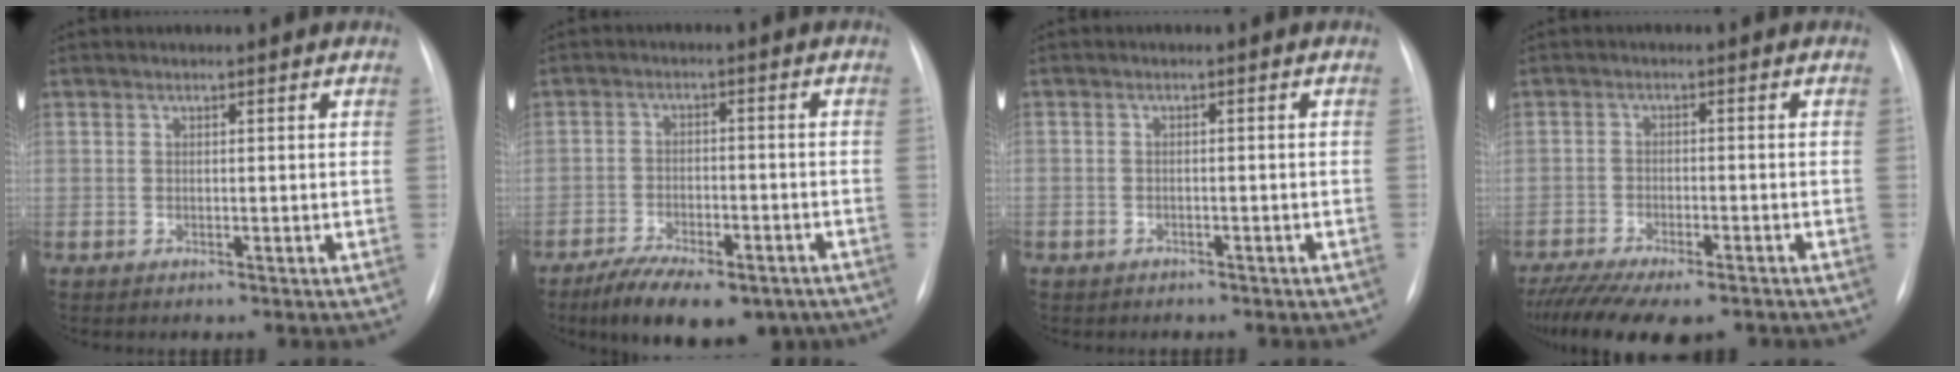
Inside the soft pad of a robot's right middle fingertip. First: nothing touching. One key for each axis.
{"total": 14.1, "fx": -10.3, "fy": 5.8, "fz": 7.7, "tx": -0.117, "ty": 0.006, "tz": -0.155}
{"total": 2.7, "fx": -2.3, "fy": 1.4, "fz": 0.6, "tx": -0.016, "ty": 0.005, "tz": -0.020}
{"total": 14.1, "fx": -11.0, "fy": 4.4, "fz": 7.6, "tx": -0.154, "ty": -0.020, "tz": -0.166}